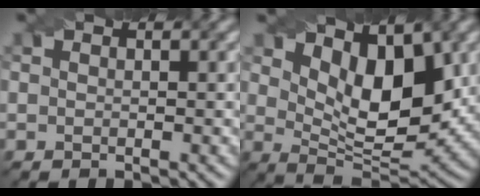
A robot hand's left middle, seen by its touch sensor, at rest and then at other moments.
{"total": 7.6, "force": [3.1, 3.5, 6.0], "torque": [-0.105, -0.015, 0.049]}